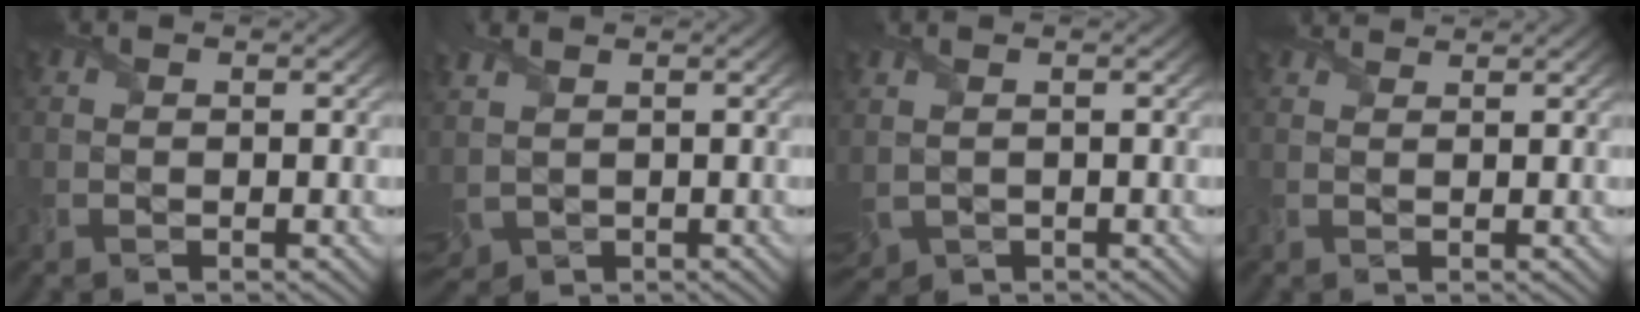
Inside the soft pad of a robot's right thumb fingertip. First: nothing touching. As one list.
[{"total": 5.2, "force": [1.4, 3.6, 3.5], "torque": [-0.128, -0.005, 0.029]}, {"total": 3.1, "force": [-0.3, 2.2, 2.1], "torque": [-0.066, -0.011, 0.001]}, {"total": 1.9, "force": [1.8, 0.2, 0.6], "torque": [-0.022, 0.002, 0.032]}]